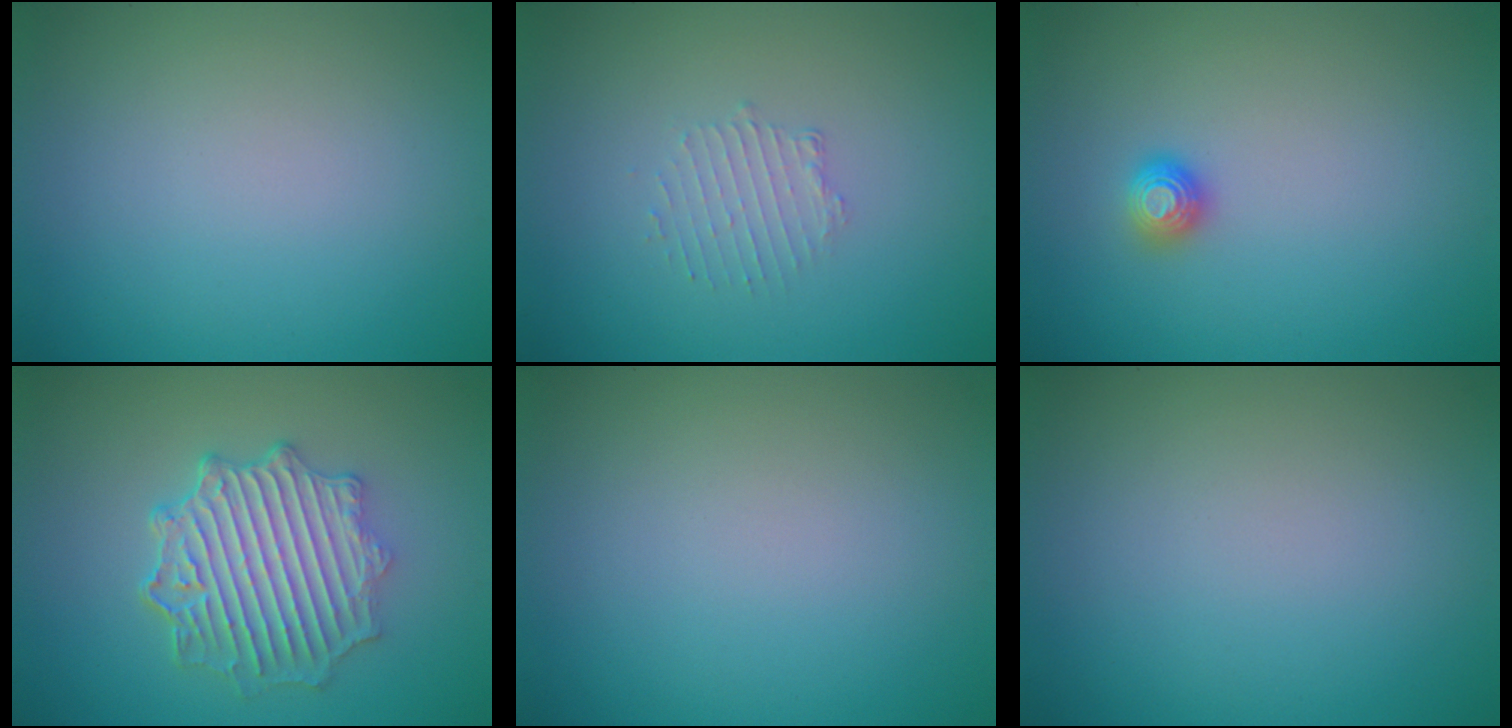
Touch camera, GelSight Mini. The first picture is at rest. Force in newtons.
{"total": 1.3, "press": 0.7, "slide": 1.1}
{"total": 1.1, "press": 1.1, "slide": 0.2}
{"total": 5.7, "press": 5.0, "slide": 2.8}
{"total": 0.0}
{"total": 0.0}